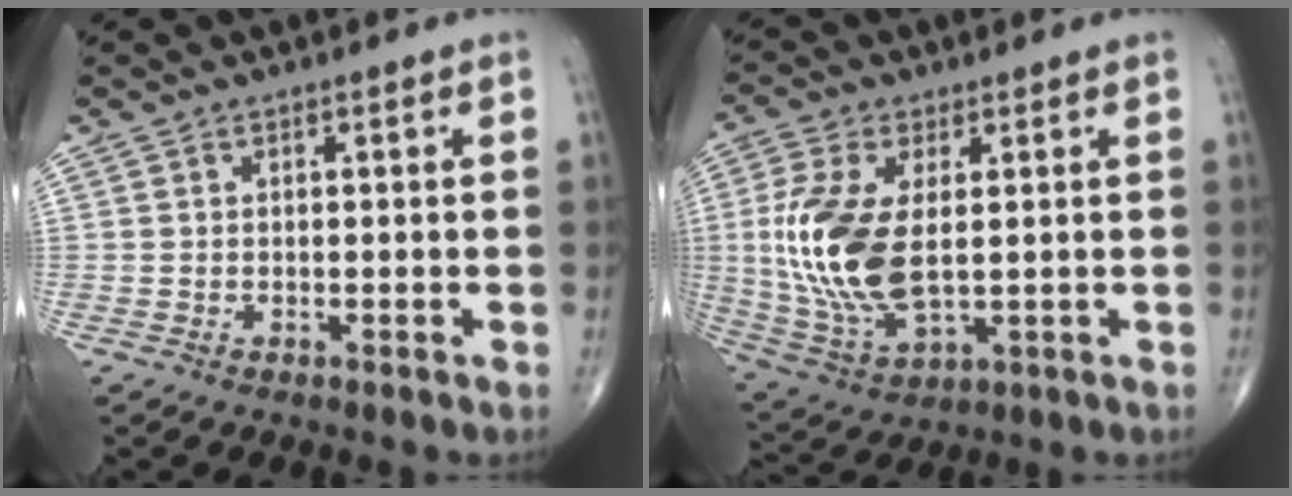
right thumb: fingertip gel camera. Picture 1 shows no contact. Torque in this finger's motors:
{"motor_torque": [0.76, 1.66, 0.73, -0.59, 0.18]}